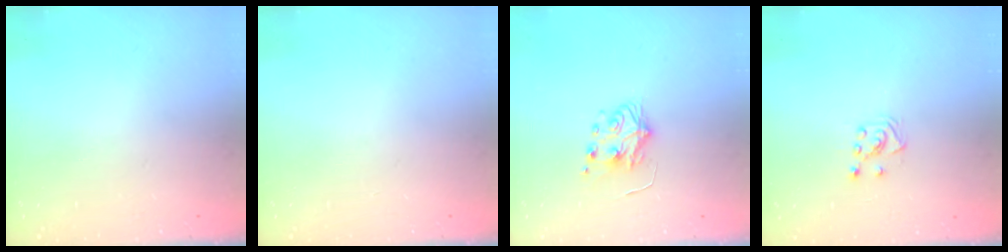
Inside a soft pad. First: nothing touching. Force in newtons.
{"total": 0.0}
{"total": 5.9, "press": 5.9, "slide": 0.6}
{"total": 4.7, "press": 4.7, "slide": 0.5}